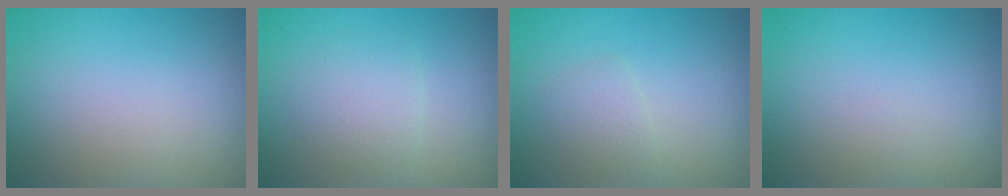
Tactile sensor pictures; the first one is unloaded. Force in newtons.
{"total": 2.3, "press": 2.3, "slide": 0.1}
{"total": 1.5, "press": 1.5, "slide": 0.2}
{"total": 0.0}